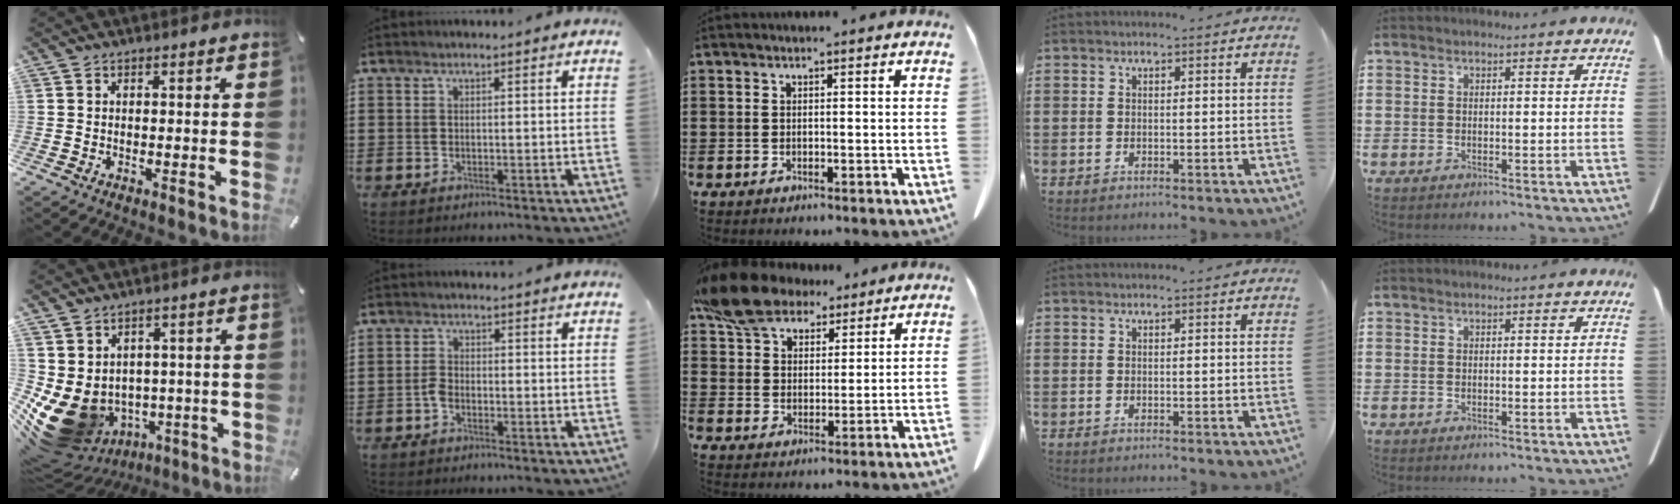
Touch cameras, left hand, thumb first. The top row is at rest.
{"thumb": {"total": 11.9, "force": [-1.6, 10.4, 5.5], "torque": [-0.118, -0.016, -0.015]}, "index": {"total": 2.0, "force": [-0.9, 1.0, 1.4], "torque": [-0.037, 0.002, -0.021]}, "middle": {"total": 10.4, "force": [8.5, 4.5, 3.9], "torque": [-0.105, -0.018, 0.163]}}